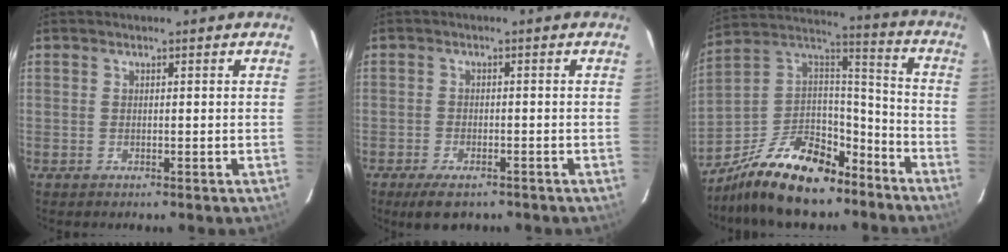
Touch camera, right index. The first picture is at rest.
{"total": 5.6, "force": [-4.1, 2.3, 3.0], "torque": [-0.072, -0.015, -0.066]}
{"total": 21.5, "force": [-15.2, 10.2, 11.3], "torque": [-0.232, 0.032, -0.243]}